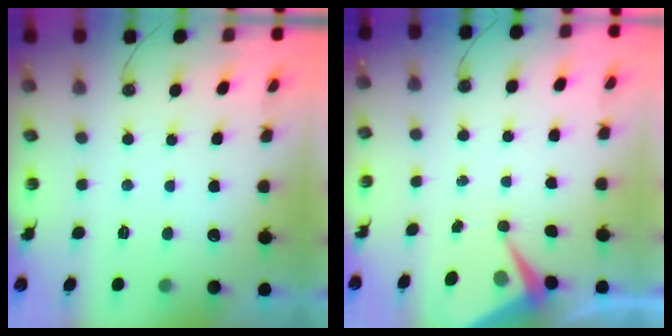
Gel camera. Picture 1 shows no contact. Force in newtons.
{"total": 6.8, "press": 6.7, "slide": 0.7}